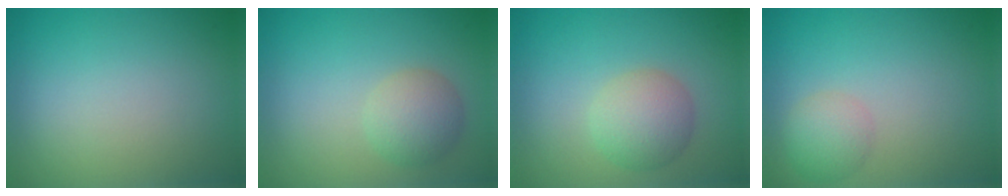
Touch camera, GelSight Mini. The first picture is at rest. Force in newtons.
{"total": 2.7, "press": 2.7, "slide": 0.2}
{"total": 3.5, "press": 3.5, "slide": 0.1}
{"total": 2.5, "press": 2.5, "slide": 0.1}